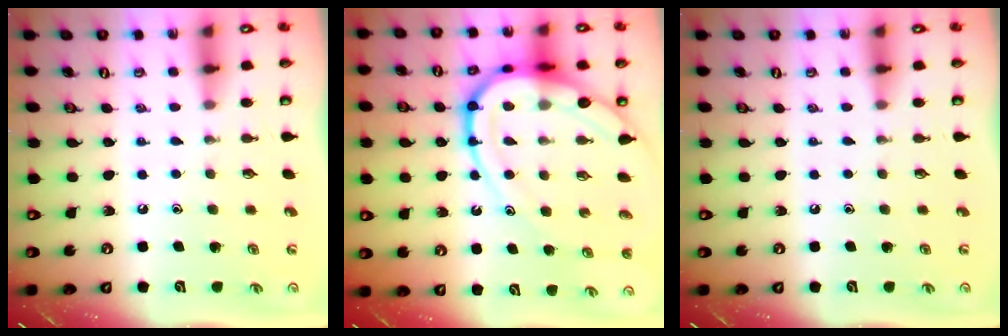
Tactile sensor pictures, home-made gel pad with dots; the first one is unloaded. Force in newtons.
{"total": 18.4, "press": 18.4, "slide": 1.8}
{"total": 0.0}